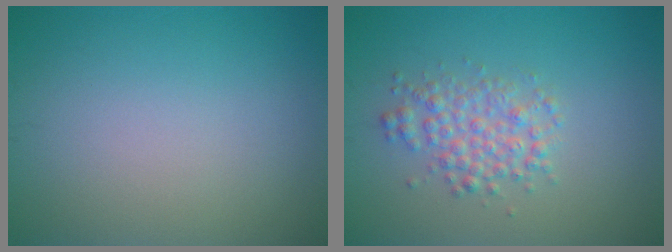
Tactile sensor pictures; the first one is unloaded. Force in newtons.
{"total": 3.0, "press": 3.0, "slide": 0.1}